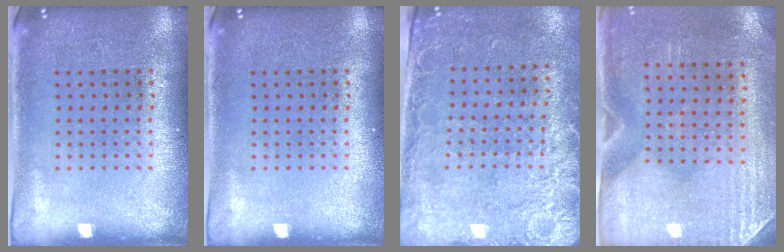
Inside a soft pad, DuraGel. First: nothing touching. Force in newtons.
{"total": 0.0}
{"total": 2.6, "press": 2.2, "slide": 1.4}
{"total": 2.9, "press": 2.5, "slide": 1.5}